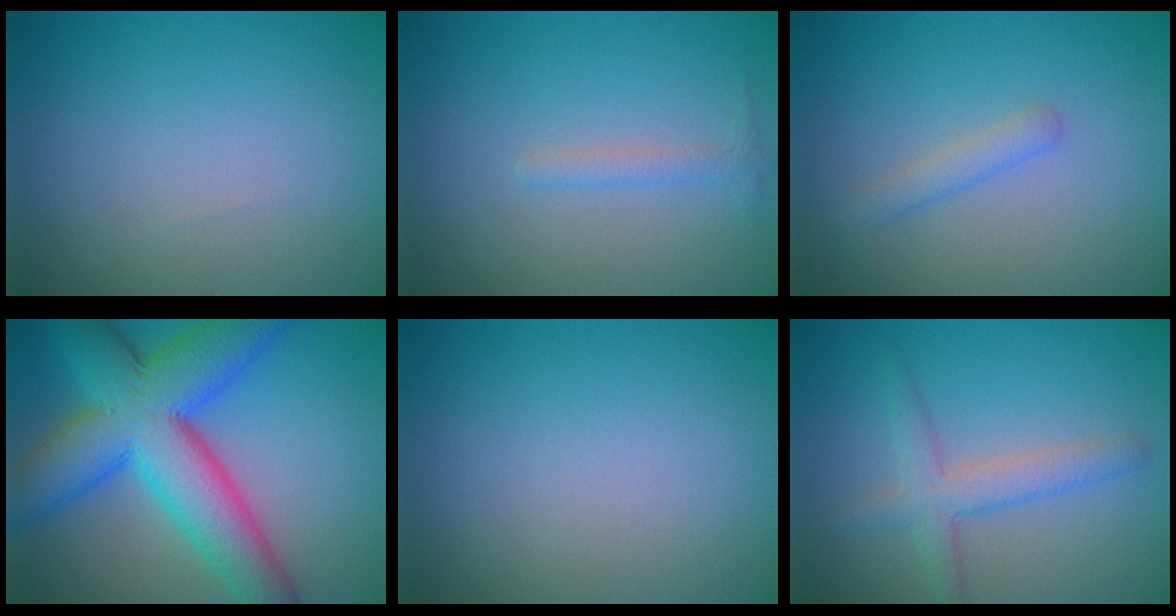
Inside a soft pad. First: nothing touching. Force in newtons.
{"total": 1.1, "press": 1.1, "slide": 0.0}
{"total": 1.6, "press": 1.6, "slide": 0.0}
{"total": 12.0, "press": 12.0, "slide": 0.2}
{"total": 0.0}
{"total": 2.8, "press": 2.8, "slide": 0.2}